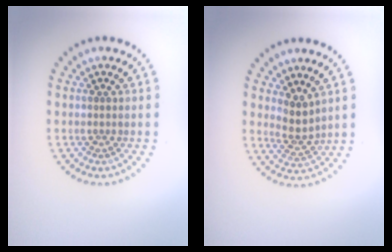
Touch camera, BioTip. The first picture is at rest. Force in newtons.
{"total": 2.2, "press": 1.7, "slide": 1.4}